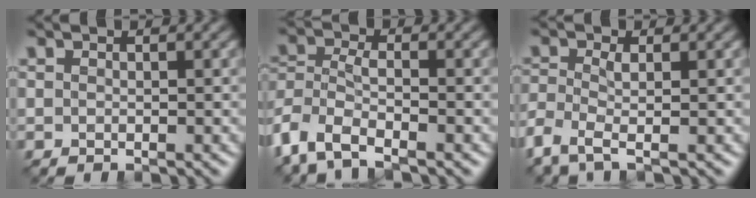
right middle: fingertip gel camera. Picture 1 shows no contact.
{"total": 5.7, "force": [-3.9, 2.3, 3.5], "torque": [-0.082, -0.008, -0.087]}
{"total": 3.1, "force": [-1.6, 1.0, 2.5], "torque": [-0.068, -0.008, -0.038]}